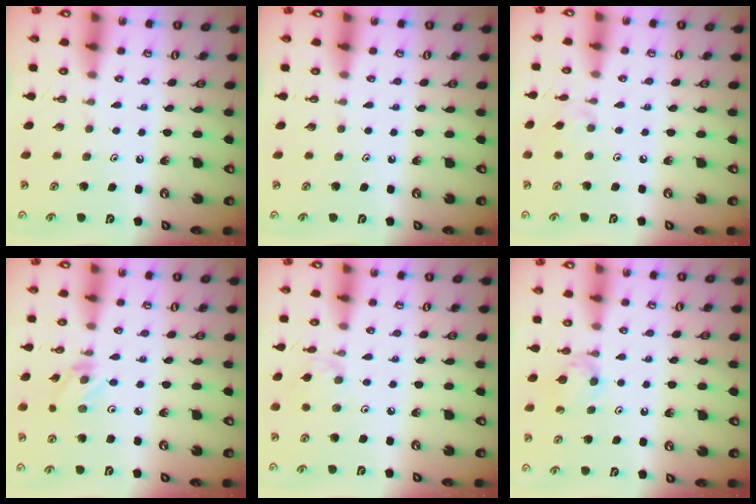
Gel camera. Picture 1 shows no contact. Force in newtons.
{"total": 0.0}
{"total": 1.9, "press": 1.8, "slide": 0.6}
{"total": 2.0, "press": 1.9, "slide": 0.3}
{"total": 1.4, "press": 1.4, "slide": 0.4}
{"total": 6.6, "press": 6.6, "slide": 0.5}